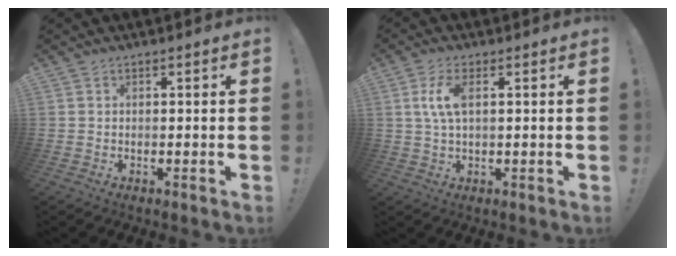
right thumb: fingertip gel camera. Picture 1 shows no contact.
{"total": 6.2, "force": [1.4, 2.4, 5.5], "torque": [-0.109, 0.000, 0.022]}